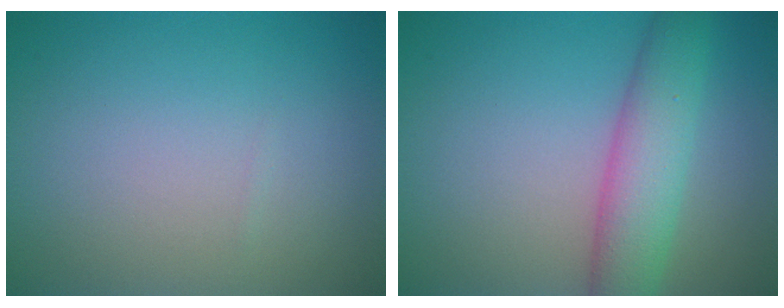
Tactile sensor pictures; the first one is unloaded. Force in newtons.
{"total": 5.5, "press": 5.5, "slide": 0.1}